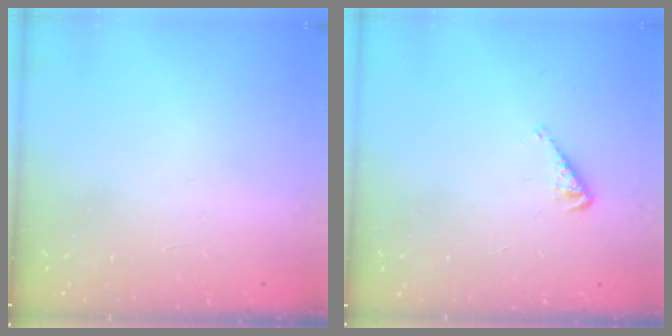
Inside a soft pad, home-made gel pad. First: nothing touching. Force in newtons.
{"total": 2.5, "press": 2.5, "slide": 0.1}